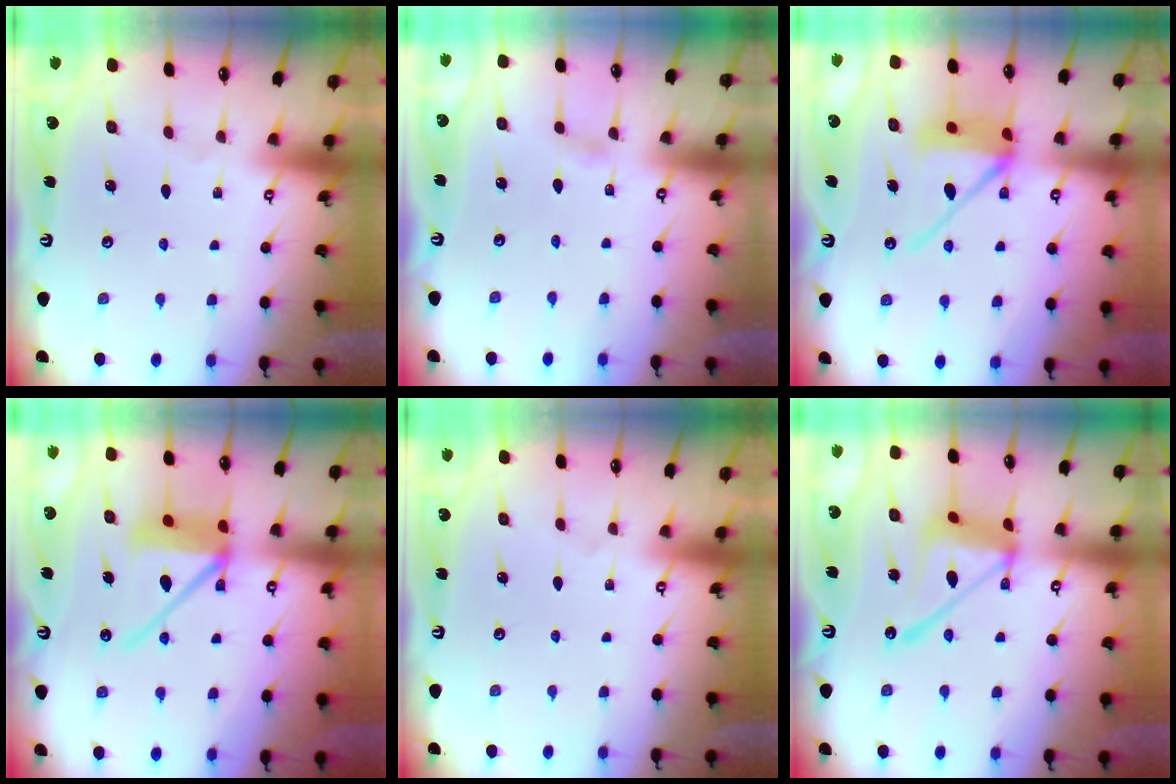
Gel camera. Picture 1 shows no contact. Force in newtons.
{"total": 1.7, "press": 1.7, "slide": 0.2}
{"total": 12.4, "press": 12.2, "slide": 2.2}
{"total": 13.0, "press": 12.9, "slide": 2.0}
{"total": 0.0}
{"total": 15.4, "press": 15.3, "slide": 1.4}